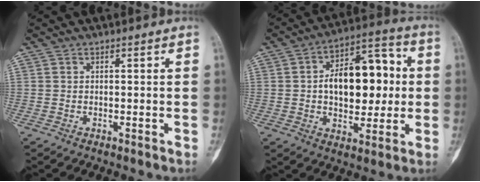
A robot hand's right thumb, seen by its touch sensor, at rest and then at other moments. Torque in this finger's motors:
{"motor_torque": [-0.87, 1.37, 0.24, 0.05, 0.11]}